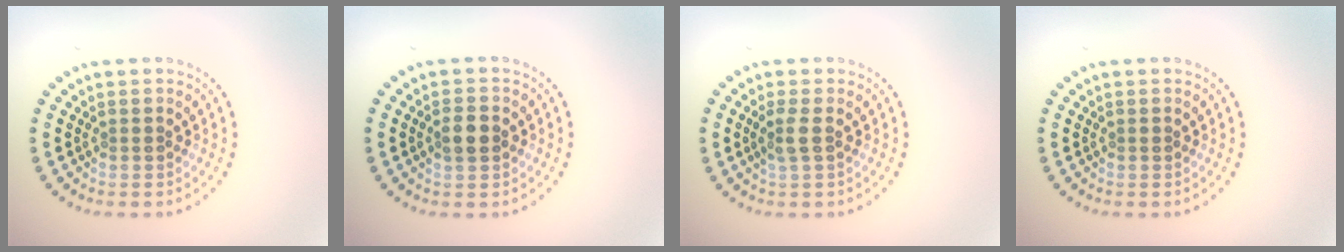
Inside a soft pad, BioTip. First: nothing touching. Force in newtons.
{"total": 2.1, "press": 2.1, "slide": 0.2}
{"total": 1.6, "press": 1.5, "slide": 0.6}
{"total": 0.0}